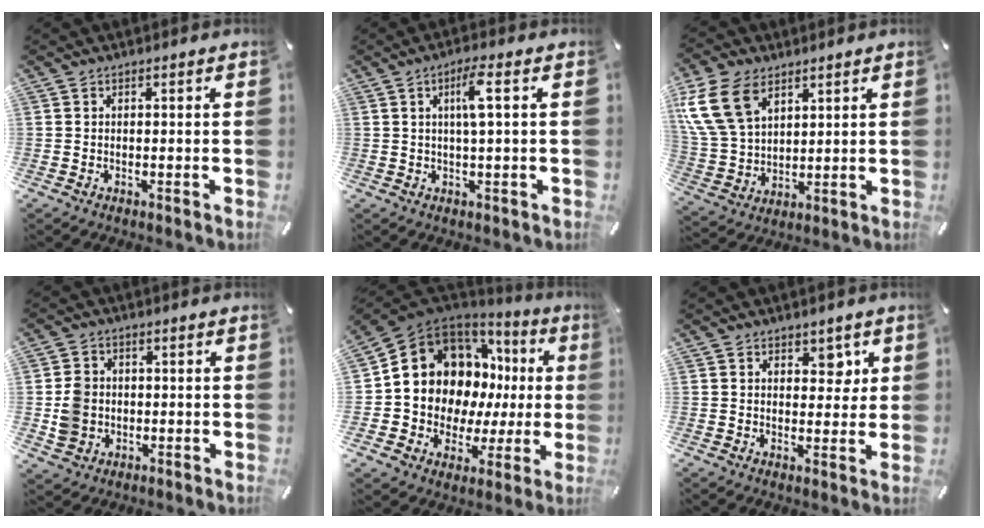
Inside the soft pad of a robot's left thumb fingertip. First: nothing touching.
{"total": 5.8, "force": [1.1, 0.5, 5.6], "torque": [-0.103, -0.003, 0.013]}
{"total": 13.8, "force": [6.5, 9.5, 7.6], "torque": [-0.205, -0.011, 0.122]}
{"total": 6.7, "force": [-0.5, 6.2, 2.3], "torque": [-0.054, 0.014, -0.004]}
{"total": 13.7, "force": [4.1, 11.7, 5.9], "torque": [-0.104, -0.049, 0.091]}
{"total": 4.6, "force": [2.2, 3.1, 2.5], "torque": [-0.010, -0.011, 0.027]}